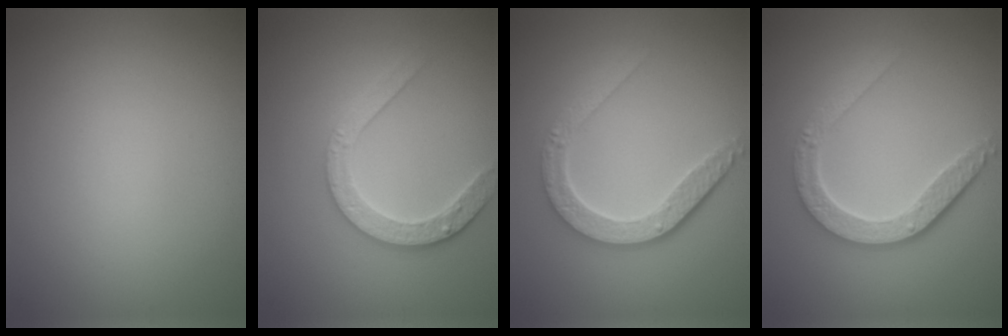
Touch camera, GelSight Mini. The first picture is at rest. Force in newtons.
{"total": 3.3, "press": 3.1, "slide": 1.2}
{"total": 4.7, "press": 3.6, "slide": 3.0}
{"total": 4.7, "press": 3.6, "slide": 3.0}